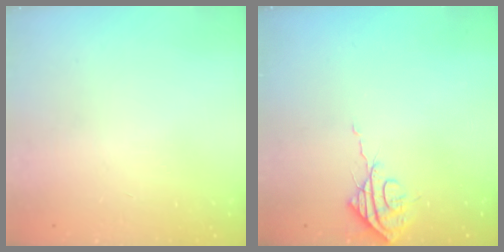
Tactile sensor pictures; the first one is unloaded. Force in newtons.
{"total": 7.4, "press": 7.4, "slide": 0.5}